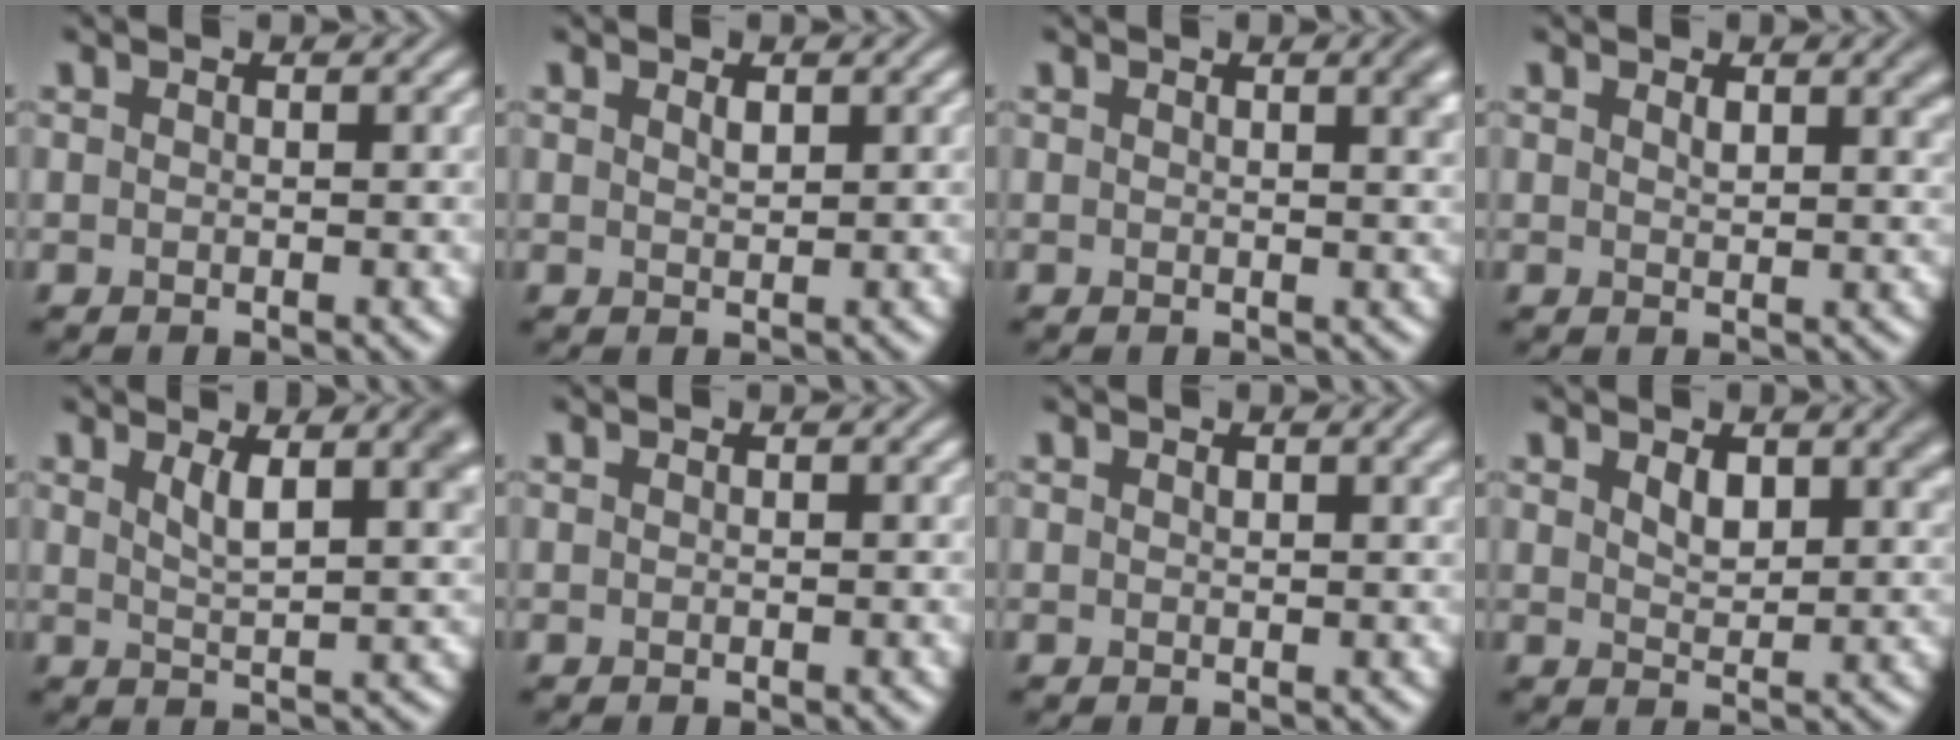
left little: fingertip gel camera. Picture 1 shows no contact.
{"total": 0.8, "force": [0.5, 0.3, 0.5], "torque": [-0.012, -0.002, 0.011]}
{"total": 2.7, "force": [1.1, 1.0, 2.2], "torque": [-0.012, 0.007, 0.012]}
{"total": 2.6, "force": [1.4, 0.9, 2.0], "torque": [-0.022, 0.001, 0.024]}
{"total": 5.2, "force": [2.3, 1.8, 4.4], "torque": [-0.057, 0.003, 0.034]}
{"total": 0.0}
{"total": 1.8, "force": [1.0, 0.6, 1.5], "torque": [-0.017, 0.001, 0.017]}
{"total": 3.4, "force": [1.7, 1.8, 2.4], "torque": [-0.039, -0.002, 0.032]}